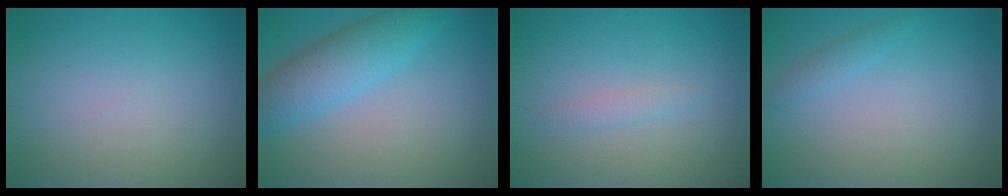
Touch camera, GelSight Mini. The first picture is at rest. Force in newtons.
{"total": 3.7, "press": 3.7, "slide": 0.1}
{"total": 1.1, "press": 1.1, "slide": 0.1}
{"total": 1.1, "press": 1.1, "slide": 0.1}